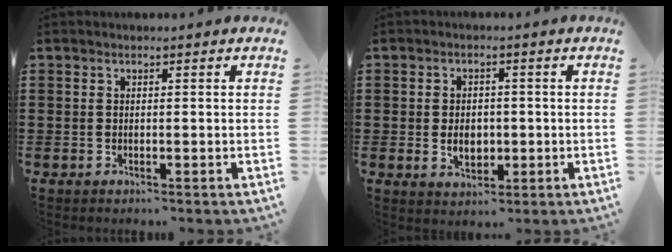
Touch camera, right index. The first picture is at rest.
{"total": 3.8, "force": [-0.4, 2.8, 2.6], "torque": [-0.047, 0.005, -0.012]}